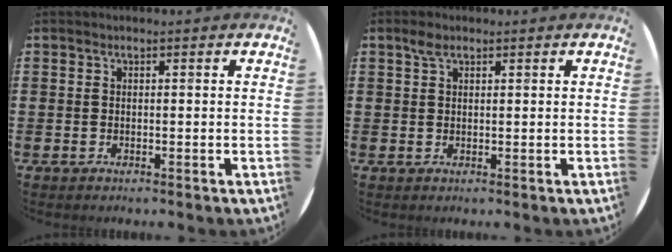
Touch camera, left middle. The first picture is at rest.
{"total": 1.6, "force": [1.1, 0.9, 0.9], "torque": [-0.013, 0.002, 0.018]}